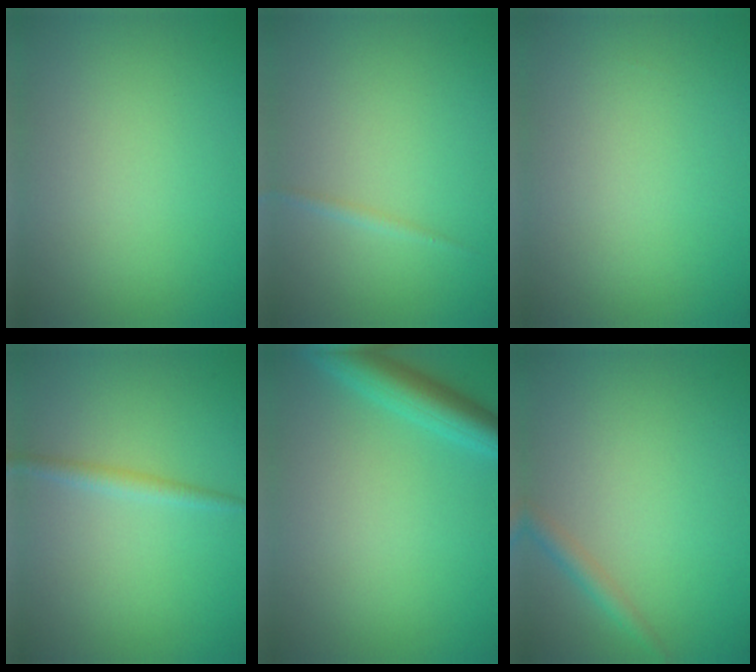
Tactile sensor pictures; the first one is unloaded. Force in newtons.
{"total": 0.7, "press": 0.7, "slide": 0.0}
{"total": 0.0}
{"total": 1.4, "press": 1.4, "slide": 0.1}
{"total": 4.1, "press": 4.1, "slide": 0.2}
{"total": 1.7, "press": 1.7, "slide": 0.1}